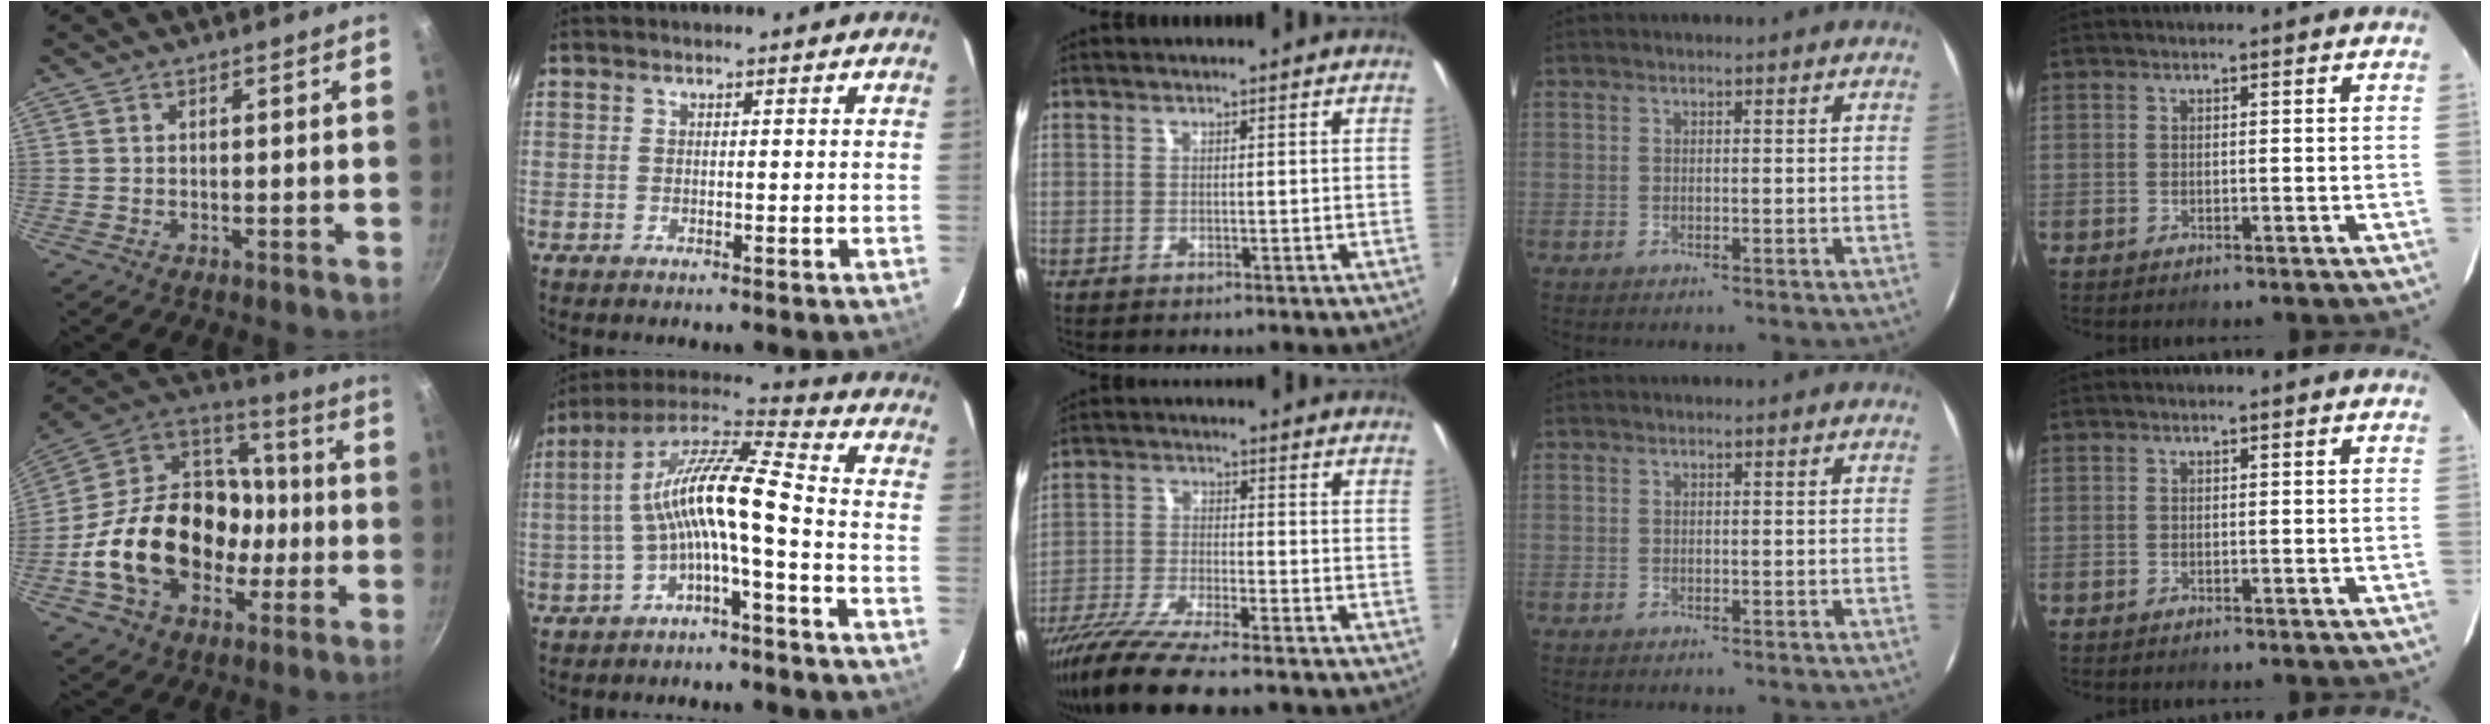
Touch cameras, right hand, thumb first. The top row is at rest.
{"thumb": {"total": 27.9, "force": [-5.5, 20.6, 18.1], "torque": [-0.290, 0.059, -0.078]}, "index": {"total": 12.7, "force": [-2.8, 1.7, 12.3], "torque": [-0.244, 0.021, -0.058]}, "middle": {"total": 12.1, "force": [-9.7, 1.1, 7.2], "torque": [-0.156, -0.041, -0.180]}}